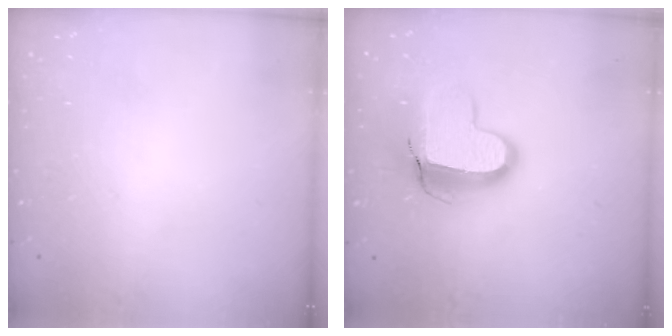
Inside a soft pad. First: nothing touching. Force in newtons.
{"total": 13.3, "press": 13.3, "slide": 0.9}